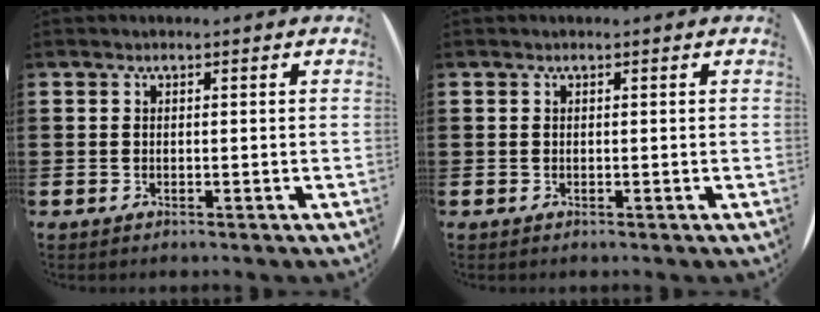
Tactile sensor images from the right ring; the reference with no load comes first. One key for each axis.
{"total": 0.0}